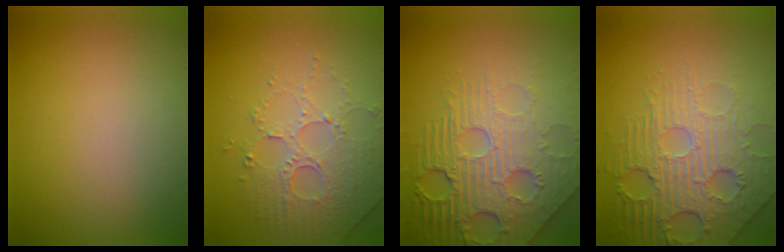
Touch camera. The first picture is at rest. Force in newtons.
{"total": 5.0, "press": 3.5, "slide": 3.6}
{"total": 8.7, "press": 6.0, "slide": 6.3}
{"total": 7.3, "press": 5.4, "slide": 4.9}